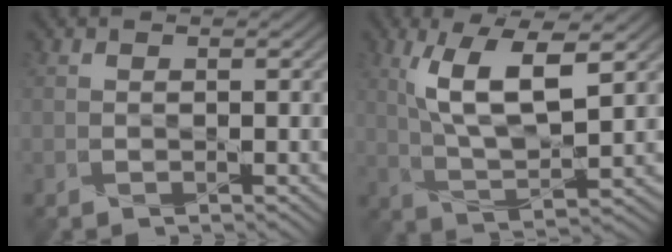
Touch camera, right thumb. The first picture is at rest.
{"total": 10.0, "force": [3.6, 3.5, 8.6], "torque": [-0.169, 0.000, 0.075]}